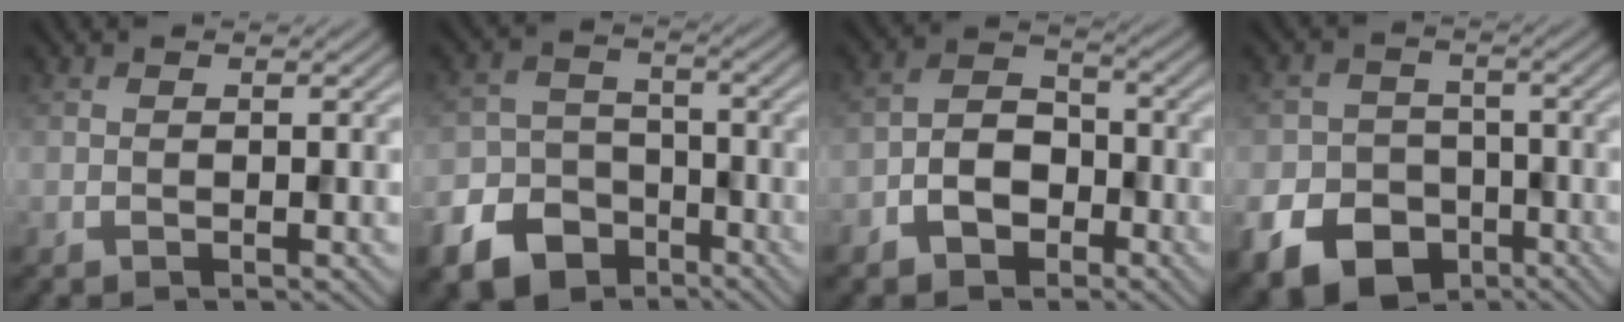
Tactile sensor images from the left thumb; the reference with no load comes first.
{"total": 11.8, "force": [-7.5, 8.3, 3.7], "torque": [-0.104, -0.047, -0.131]}
{"total": 5.7, "force": [-3.0, 3.7, 3.1], "torque": [-0.055, 0.006, -0.065]}
{"total": 11.4, "force": [-6.1, 8.7, 4.3], "torque": [-0.095, -0.044, -0.117]}